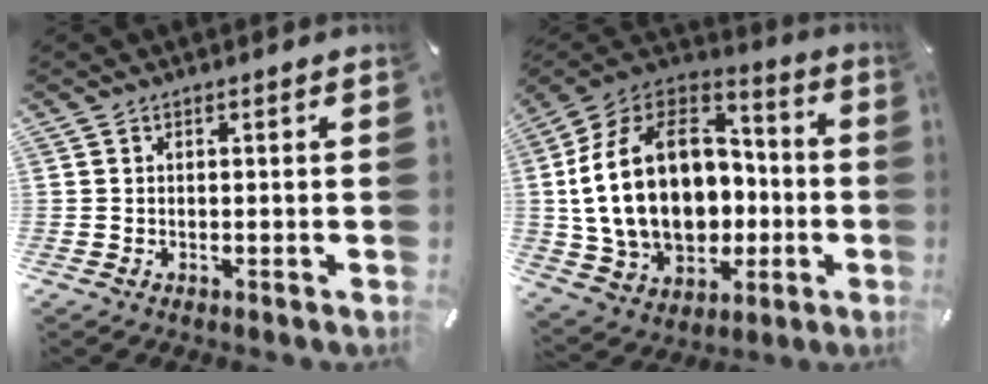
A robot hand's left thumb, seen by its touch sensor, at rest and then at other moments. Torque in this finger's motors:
{"motor_torque": [1.36, 3.65, 2.77, 0.00, 0.41]}